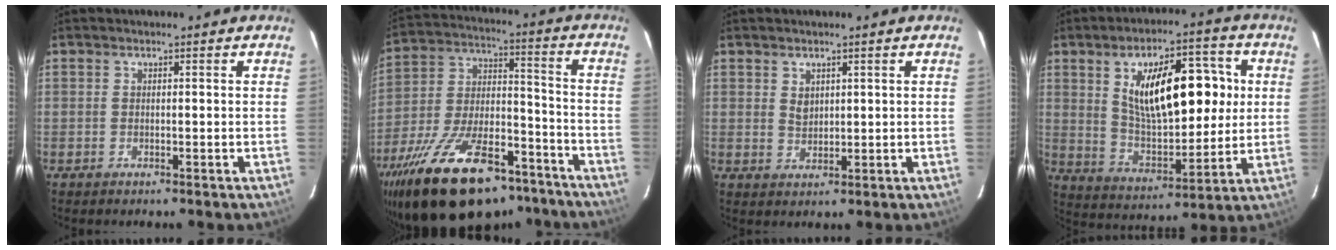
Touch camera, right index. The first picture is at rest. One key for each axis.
{"total": 27.9, "fx": -19.7, "fy": 11.7, "fz": 16.0, "tx": -0.301, "ty": -0.007, "tz": -0.297}
{"total": 2.3, "fx": 1.2, "fy": 1.7, "fz": 1.0, "tx": -0.012, "ty": 0.002, "tz": 0.024}
{"total": 18.4, "fx": 4.4, "fy": 8.5, "fz": 15.8, "tx": -0.260, "ty": 0.015, "tz": 0.087}